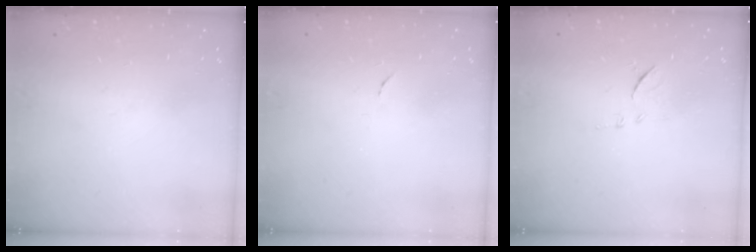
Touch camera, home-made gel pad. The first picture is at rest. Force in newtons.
{"total": 4.2, "press": 4.2, "slide": 0.3}
{"total": 8.2, "press": 8.2, "slide": 0.2}